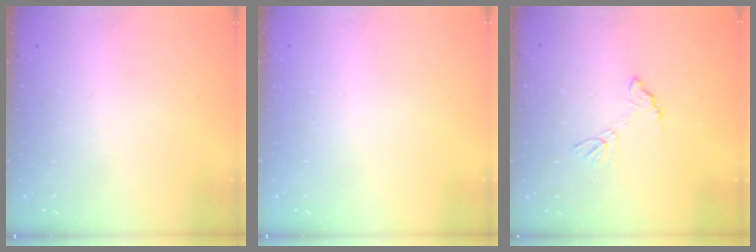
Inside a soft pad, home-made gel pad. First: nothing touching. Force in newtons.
{"total": 0.0}
{"total": 7.9, "press": 7.9, "slide": 0.4}